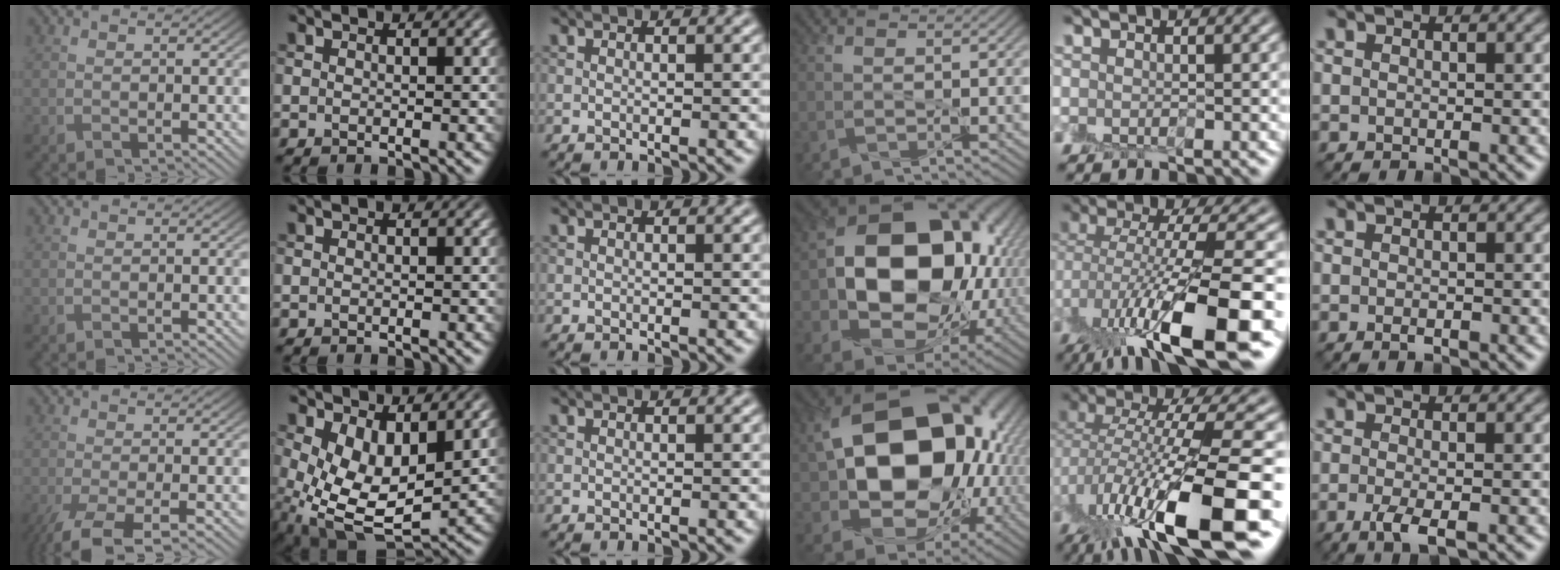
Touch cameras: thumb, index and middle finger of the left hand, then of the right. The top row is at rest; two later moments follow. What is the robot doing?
{"motion": "peel", "object": "envelope seal"}